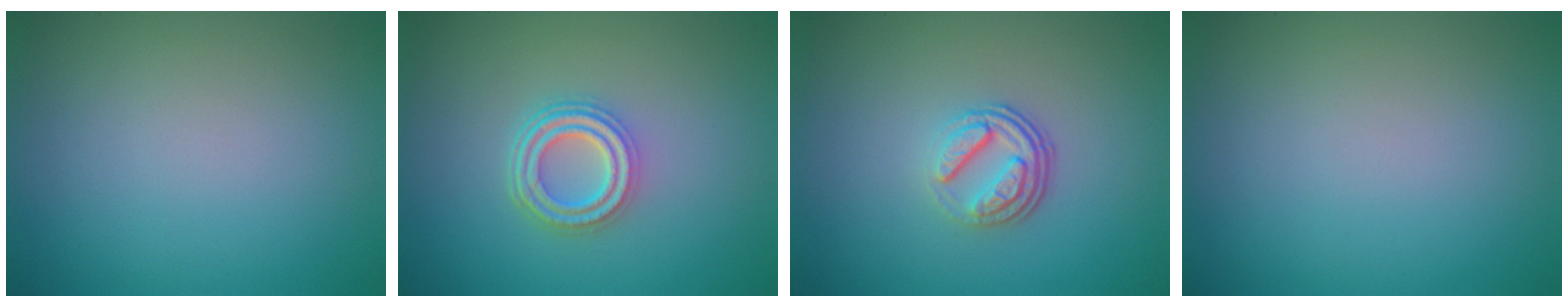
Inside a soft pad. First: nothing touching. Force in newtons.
{"total": 3.9, "press": 3.1, "slide": 2.4}
{"total": 3.7, "press": 2.5, "slide": 2.7}
{"total": 0.0}